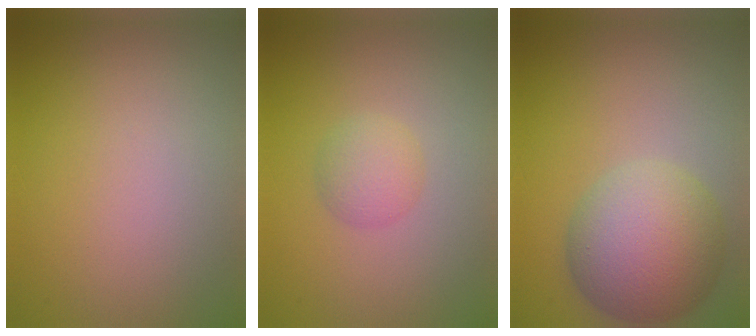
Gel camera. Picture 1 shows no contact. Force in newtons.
{"total": 2.1, "press": 2.1, "slide": 0.1}
{"total": 7.9, "press": 7.9, "slide": 0.6}